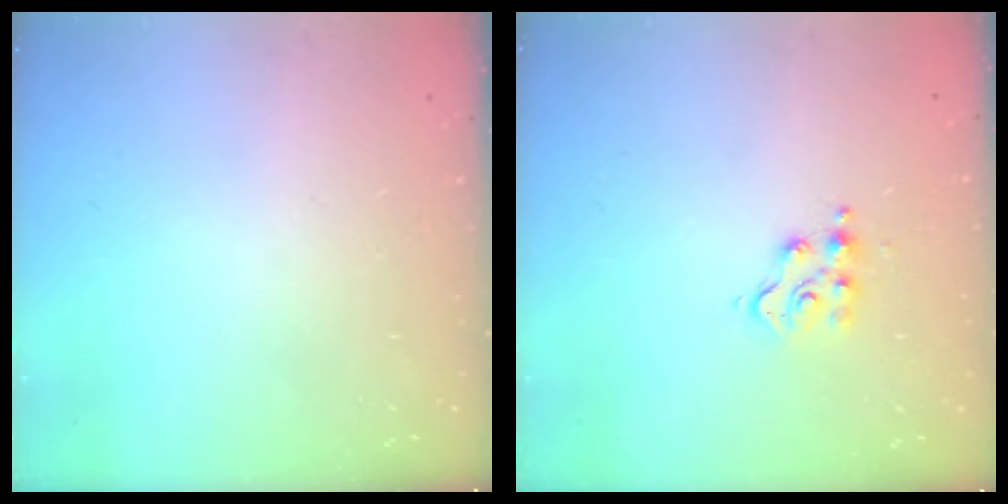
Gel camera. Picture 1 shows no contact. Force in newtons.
{"total": 6.7, "press": 6.7, "slide": 0.5}